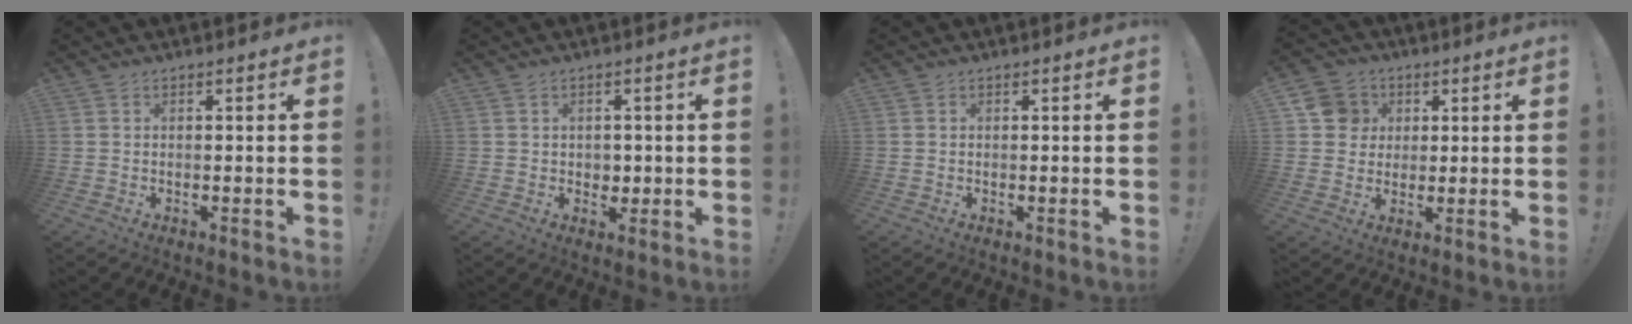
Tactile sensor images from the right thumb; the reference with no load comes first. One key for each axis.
{"total": 3.1, "fx": 0.5, "fy": 3.0, "fz": 0.5, "tx": -0.002, "ty": -0.003, "tz": 0.009}
{"total": 0.0}
{"total": 9.3, "fx": 2.4, "fy": 8.7, "fz": 2.3, "tx": -0.019, "ty": -0.009, "tz": 0.049}